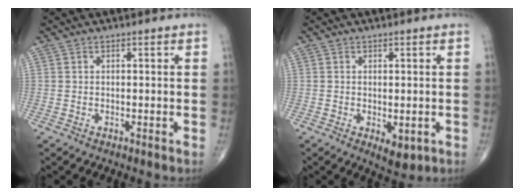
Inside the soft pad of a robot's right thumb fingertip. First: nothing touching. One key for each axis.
{"total": 3.7, "fx": -1.0, "fy": 1.9, "fz": 3.0, "tx": -0.035, "ty": -0.007, "tz": -0.003}